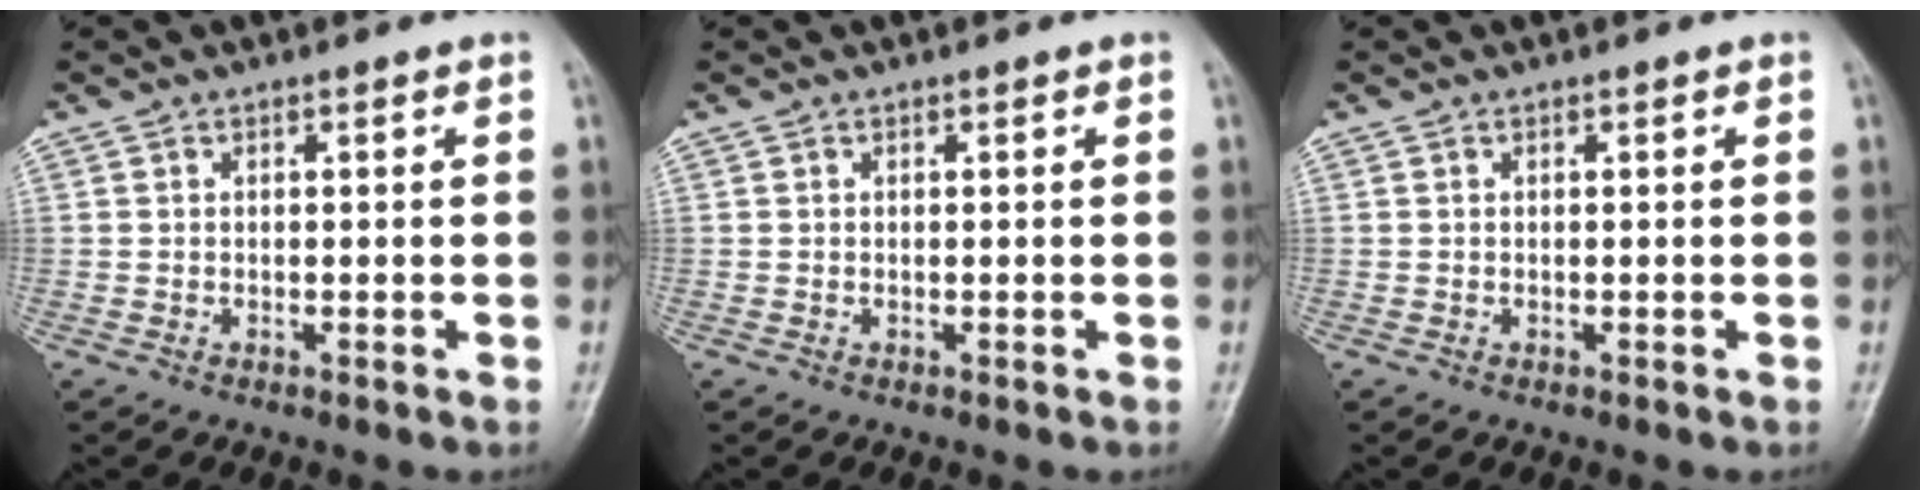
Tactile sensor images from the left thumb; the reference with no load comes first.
{"total": 0.0}
{"total": 0.0}